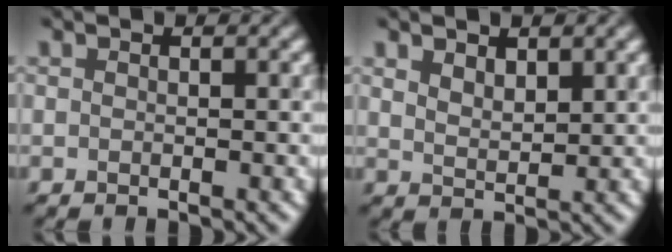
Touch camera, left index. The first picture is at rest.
{"total": 2.6, "force": [1.7, 1.1, 1.6], "torque": [-0.031, -0.004, 0.035]}